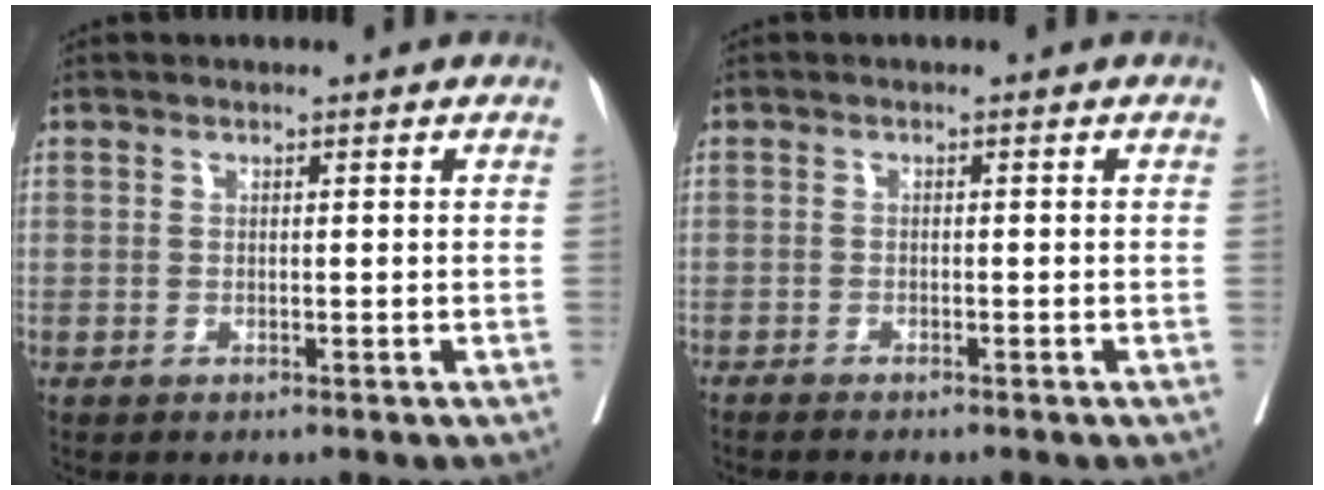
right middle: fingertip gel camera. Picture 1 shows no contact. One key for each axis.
{"total": 3.0, "fx": -2.6, "fy": -0.3, "fz": 1.4, "tx": -0.018, "ty": -0.003, "tz": -0.039}